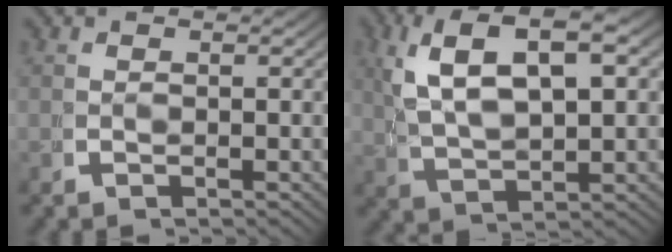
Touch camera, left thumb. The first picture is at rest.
{"total": 8.1, "force": [3.4, 3.8, 6.3], "torque": [-0.128, 0.005, 0.072]}